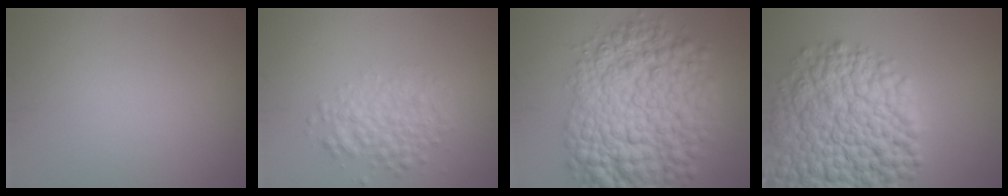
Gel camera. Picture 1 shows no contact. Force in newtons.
{"total": 3.3, "press": 3.3, "slide": 0.1}
{"total": 12.9, "press": 12.9, "slide": 0.3}
{"total": 14.5, "press": 14.5, "slide": 0.6}